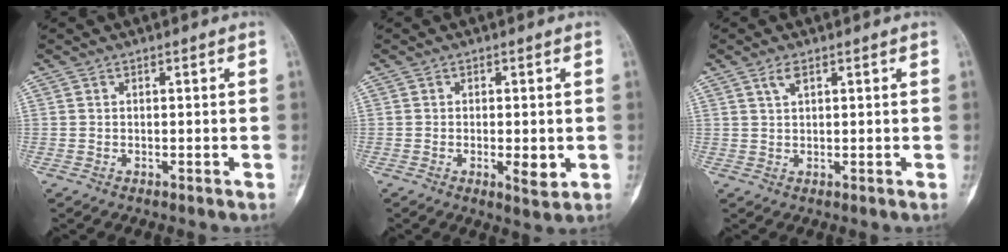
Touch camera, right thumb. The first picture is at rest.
{"total": 3.9, "force": [-0.7, 1.4, 3.6], "torque": [-0.052, -0.008, -0.008]}
{"total": 2.1, "force": [1.2, 0.8, 1.5], "torque": [-0.034, 0.002, 0.028]}